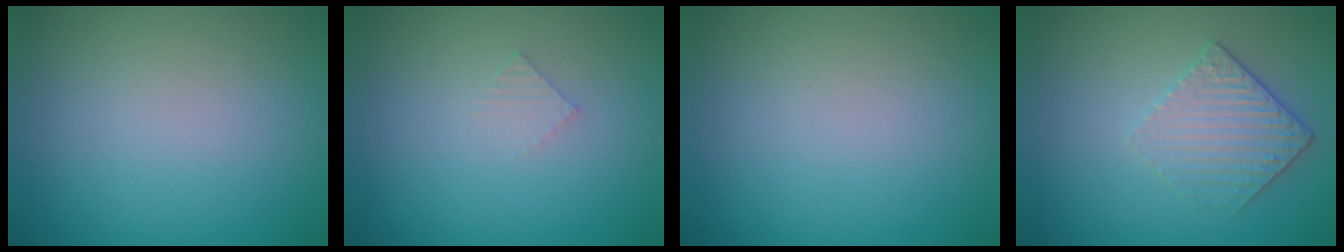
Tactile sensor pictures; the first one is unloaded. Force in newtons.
{"total": 0.8, "press": 0.8, "slide": 0.1}
{"total": 0.0}
{"total": 3.3, "press": 2.8, "slide": 1.8}